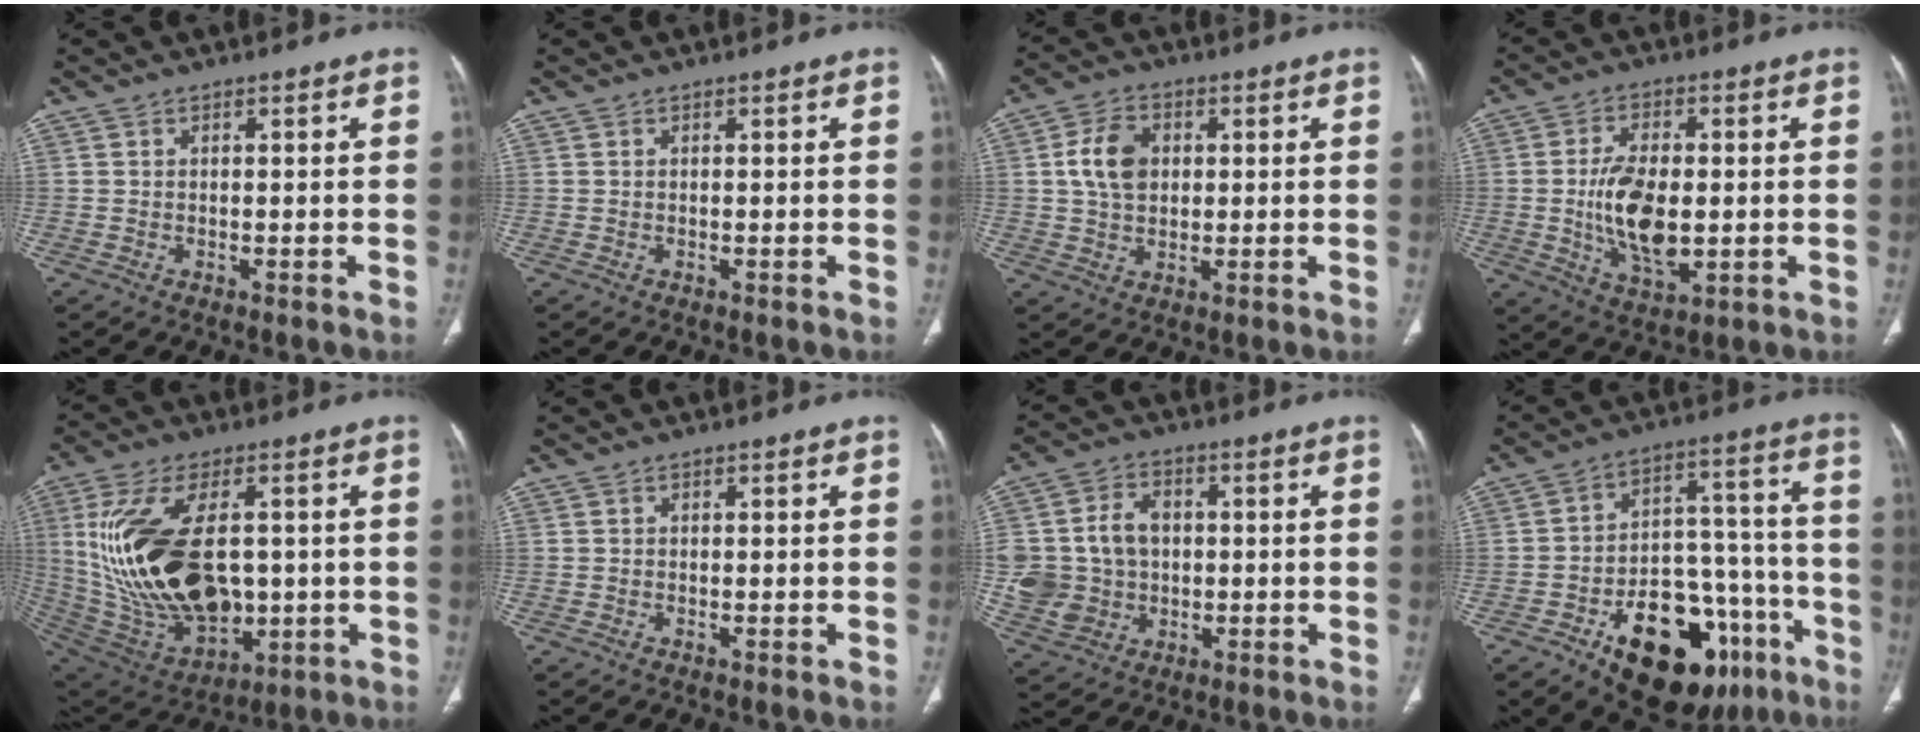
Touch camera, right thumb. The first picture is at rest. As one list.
[{"total": 0.0}, {"total": 7.9, "force": [1.3, 5.6, 5.4], "torque": [-0.087, 0.003, 0.021]}, {"total": 12.3, "force": [-0.9, 6.4, 10.5], "torque": [-0.187, -0.008, -0.008]}, {"total": 25.7, "force": [1.3, 14.4, 21.2], "torque": [-0.405, -0.016, 0.049]}, {"total": 0.0}, {"total": 12.8, "force": [0.3, 10.7, 7.0], "torque": [-0.116, 0.015, 0.018]}, {"total": 24.4, "force": [-12.5, 13.1, 16.5], "torque": [-0.185, 0.079, -0.175]}]